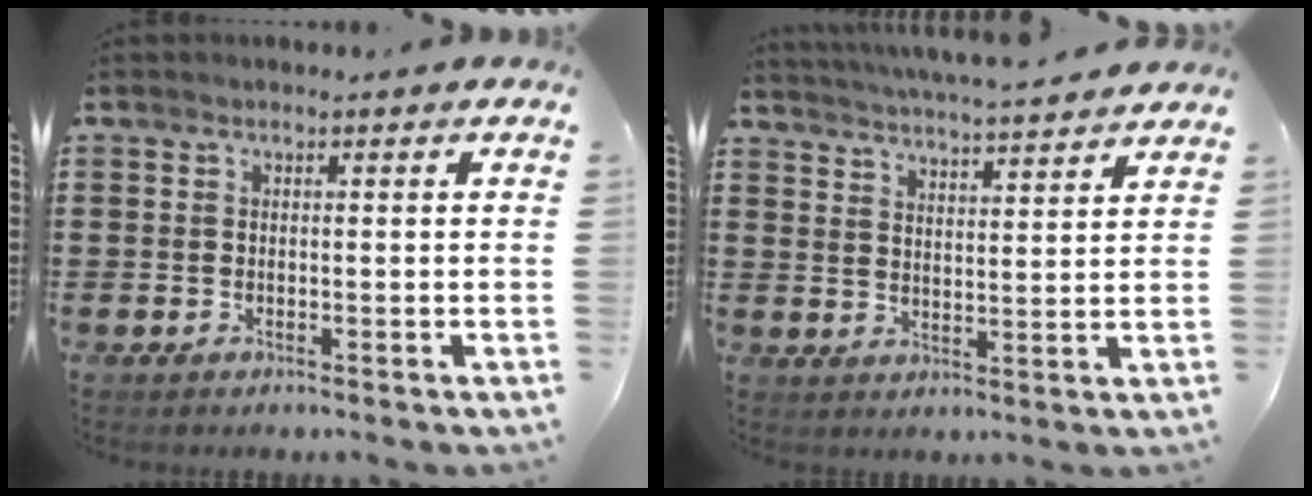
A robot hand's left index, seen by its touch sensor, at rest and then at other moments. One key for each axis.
{"total": 4.1, "fx": 4.0, "fy": -0.4, "fz": 0.6, "tx": -0.029, "ty": -0.028, "tz": 0.068}